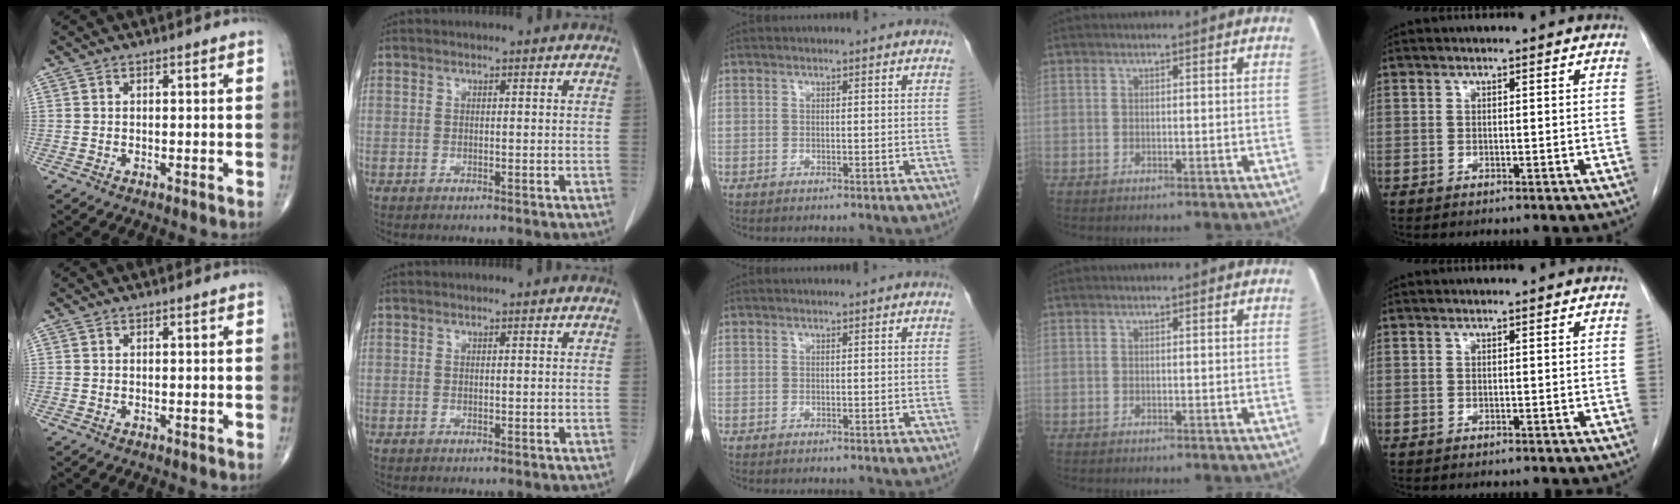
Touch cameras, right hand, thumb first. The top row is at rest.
{}